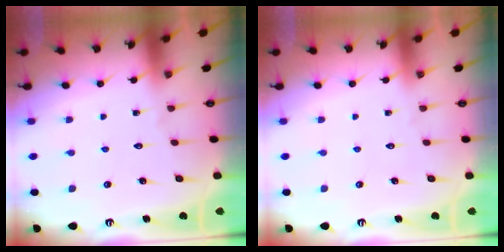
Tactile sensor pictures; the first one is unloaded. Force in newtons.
{"total": 0.0}